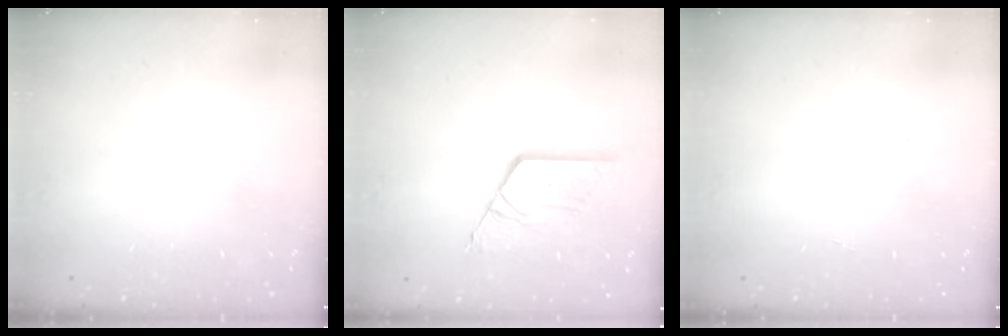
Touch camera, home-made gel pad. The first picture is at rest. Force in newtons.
{"total": 11.7, "press": 11.7, "slide": 1.2}
{"total": 0.0}